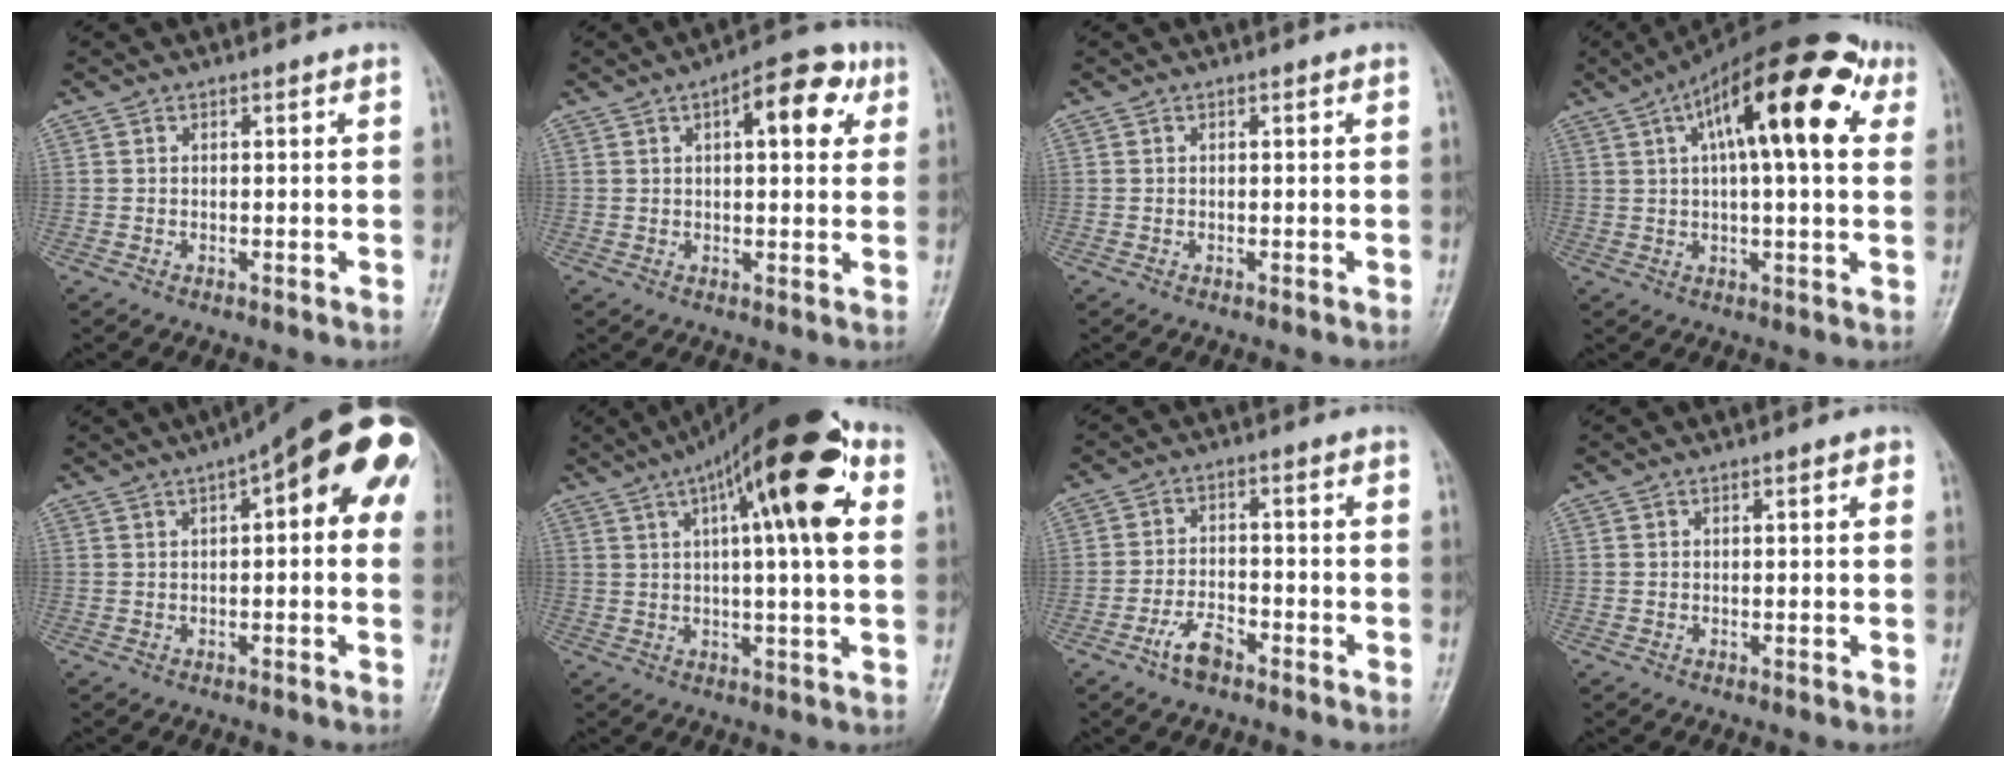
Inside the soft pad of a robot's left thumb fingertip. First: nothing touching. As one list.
[{"total": 10.1, "force": [3.7, 4.3, 8.4], "torque": [-0.087, 0.009, 0.042]}, {"total": 0.0}, {"total": 20.3, "force": [7.2, 7.0, 17.6], "torque": [-0.260, 0.030, 0.102]}, {"total": 18.2, "force": [6.6, 6.1, 15.8], "torque": [-0.201, 0.022, 0.076]}, {"total": 20.2, "force": [7.0, 5.1, 18.3], "torque": [-0.268, 0.018, 0.095]}, {"total": 5.1, "force": [-3.4, 2.1, 3.1], "torque": [-0.059, 0.023, -0.064]}, {"total": 1.1, "force": [0.3, 0.3, 0.9], "torque": [-0.012, 0.003, 0.002]}]